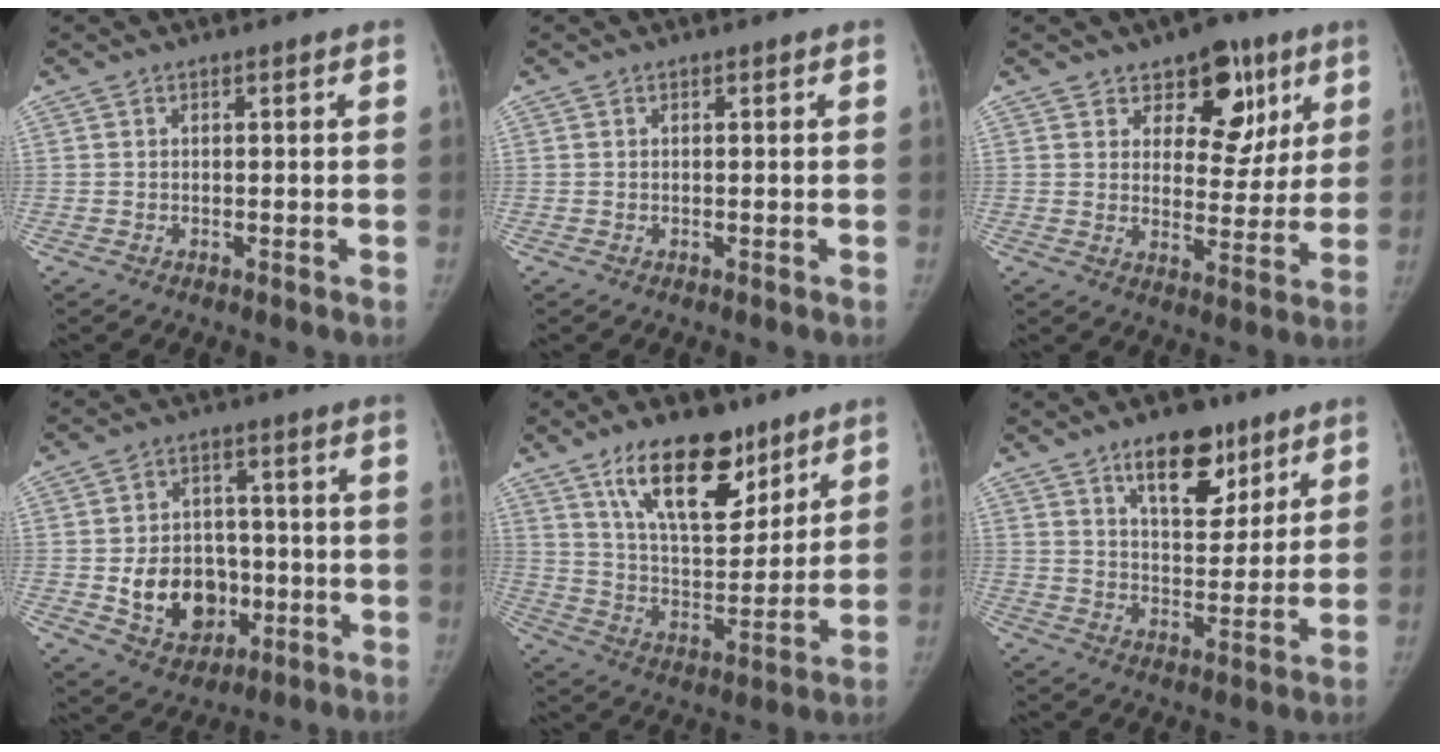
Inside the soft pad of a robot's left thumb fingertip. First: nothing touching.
{"total": 0.0}
{"total": 11.5, "force": [6.2, 7.3, 6.3], "torque": [-0.033, -0.027, 0.088]}
{"total": 13.2, "force": [-2.7, 10.3, 7.8], "torque": [-0.082, 0.014, -0.029]}
{"total": 18.1, "force": [11.4, 8.4, 11.4], "torque": [-0.138, -0.064, 0.199]}
{"total": 12.8, "force": [7.9, 6.2, 7.9], "torque": [-0.082, -0.045, 0.126]}